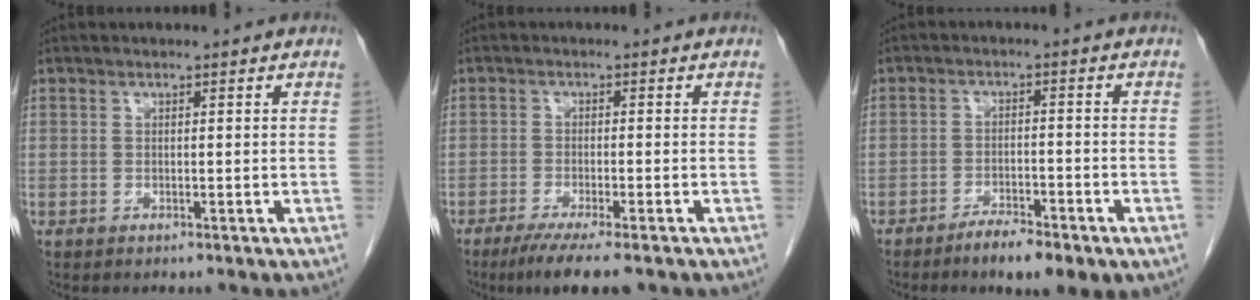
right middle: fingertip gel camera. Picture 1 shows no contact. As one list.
[{"total": 7.1, "force": [-5.2, 0.5, 4.8], "torque": [-0.075, -0.019, -0.078]}, {"total": 6.0, "force": [-4.0, 1.3, 4.3], "torque": [-0.069, -0.005, -0.059]}]